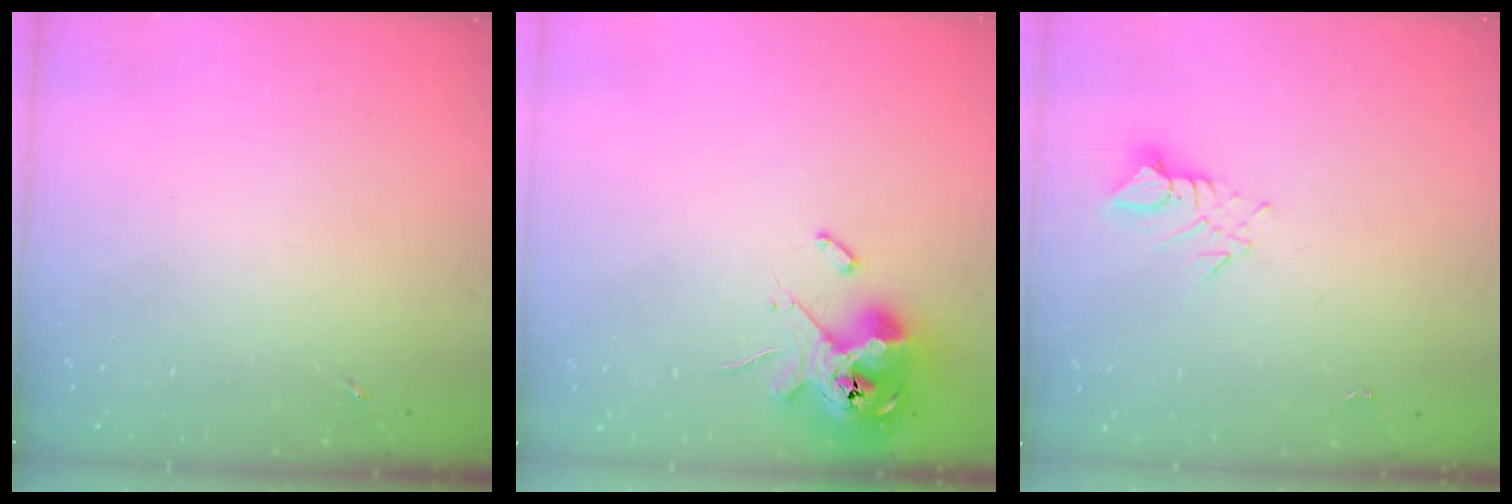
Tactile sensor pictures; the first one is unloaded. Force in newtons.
{"total": 14.6, "press": 14.4, "slide": 2.8}
{"total": 3.7, "press": 3.7, "slide": 0.2}